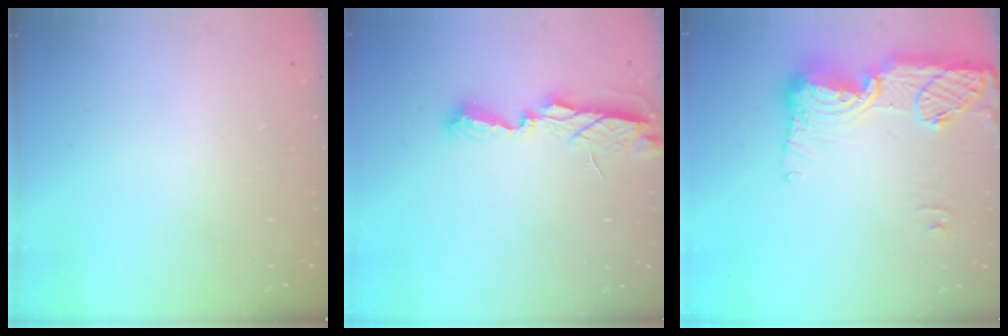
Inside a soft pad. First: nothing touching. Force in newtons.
{"total": 6.6, "press": 6.6, "slide": 0.2}
{"total": 16.5, "press": 16.5, "slide": 1.1}